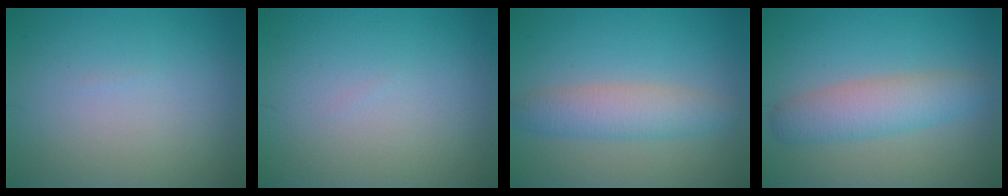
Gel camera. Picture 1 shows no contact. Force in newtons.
{"total": 0.0}
{"total": 3.7, "press": 3.7, "slide": 0.1}
{"total": 4.1, "press": 4.1, "slide": 0.2}